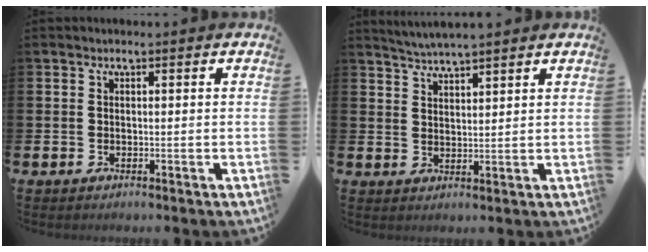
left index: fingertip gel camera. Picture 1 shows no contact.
{"total": 3.1, "force": [3.0, -0.4, 0.2], "torque": [-0.022, -0.011, 0.056]}